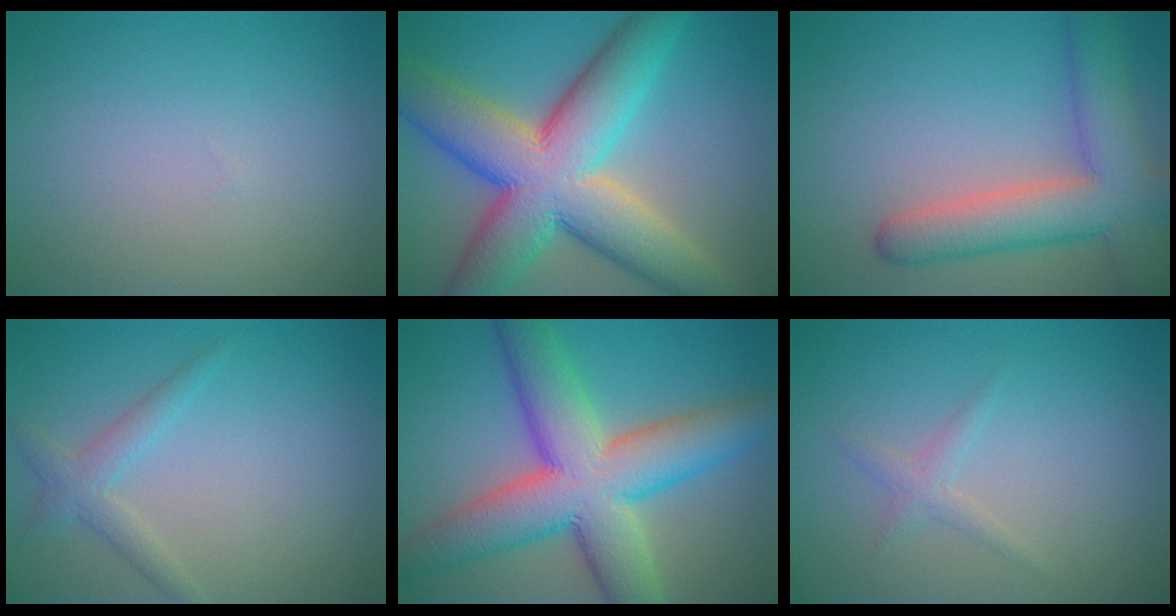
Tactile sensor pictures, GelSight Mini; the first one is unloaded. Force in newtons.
{"total": 13.5, "press": 13.5, "slide": 0.5}
{"total": 7.4, "press": 7.4, "slide": 0.5}
{"total": 2.2, "press": 2.1, "slide": 0.1}
{"total": 11.4, "press": 11.4, "slide": 0.4}
{"total": 1.2, "press": 1.2, "slide": 0.1}